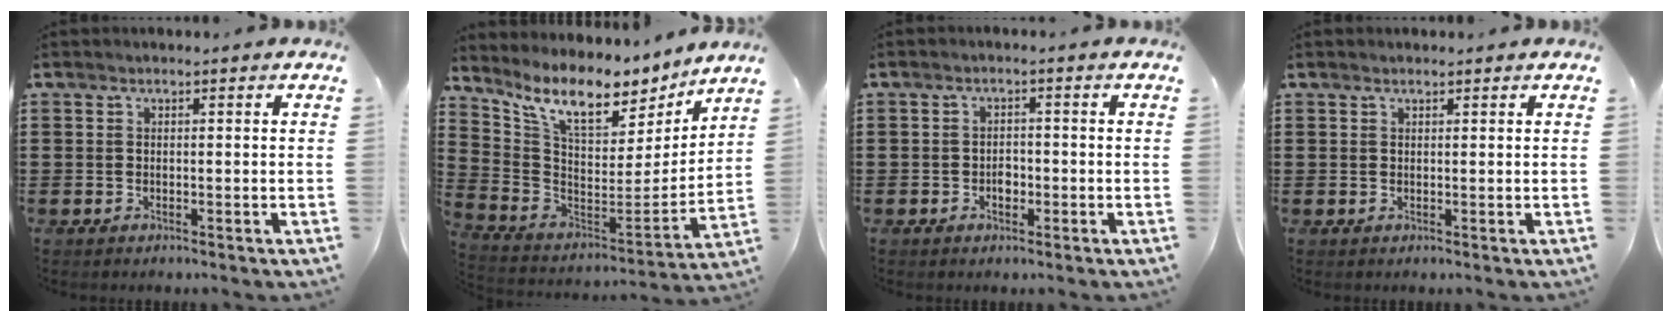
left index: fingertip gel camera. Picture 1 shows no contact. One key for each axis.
{"total": 10.2, "fx": 7.9, "fy": 3.0, "fz": 5.7, "tx": -0.142, "ty": -0.055, "tz": 0.135}
{"total": 1.9, "fx": -0.5, "fy": 1.2, "fz": 1.4, "tx": -0.028, "ty": 0.004, "tz": -0.012}
{"total": 0.6, "fx": 0.6, "fy": 0.2, "fz": 0.2, "tx": -0.005, "ty": 0.001, "tz": 0.012}